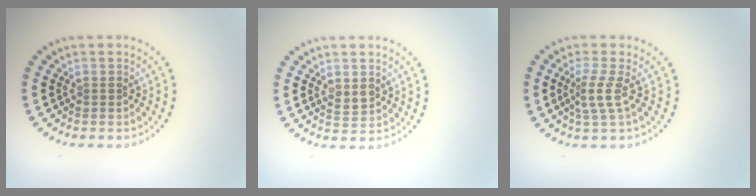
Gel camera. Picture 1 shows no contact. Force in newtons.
{"total": 1.6, "press": 1.6, "slide": 0.1}
{"total": 2.2, "press": 1.5, "slide": 1.7}